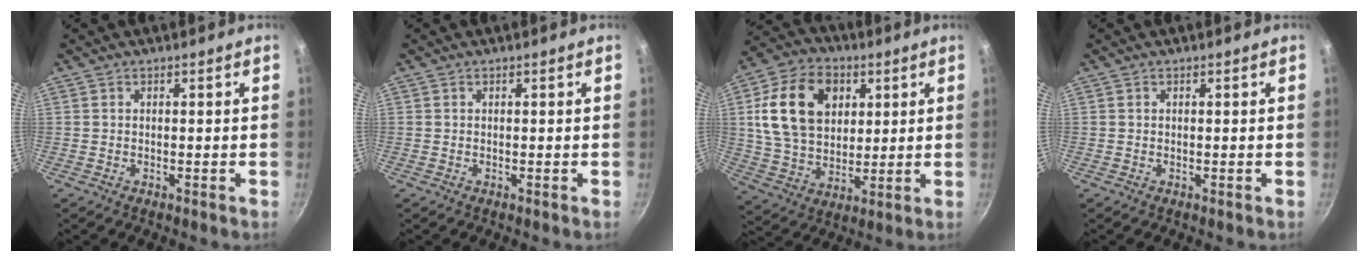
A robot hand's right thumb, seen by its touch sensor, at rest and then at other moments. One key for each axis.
{"total": 0.0}
{"total": 18.2, "fx": 4.9, "fy": 13.1, "fz": 11.6, "tx": -0.191, "ty": -0.003, "tz": 0.087}
{"total": 0.0}